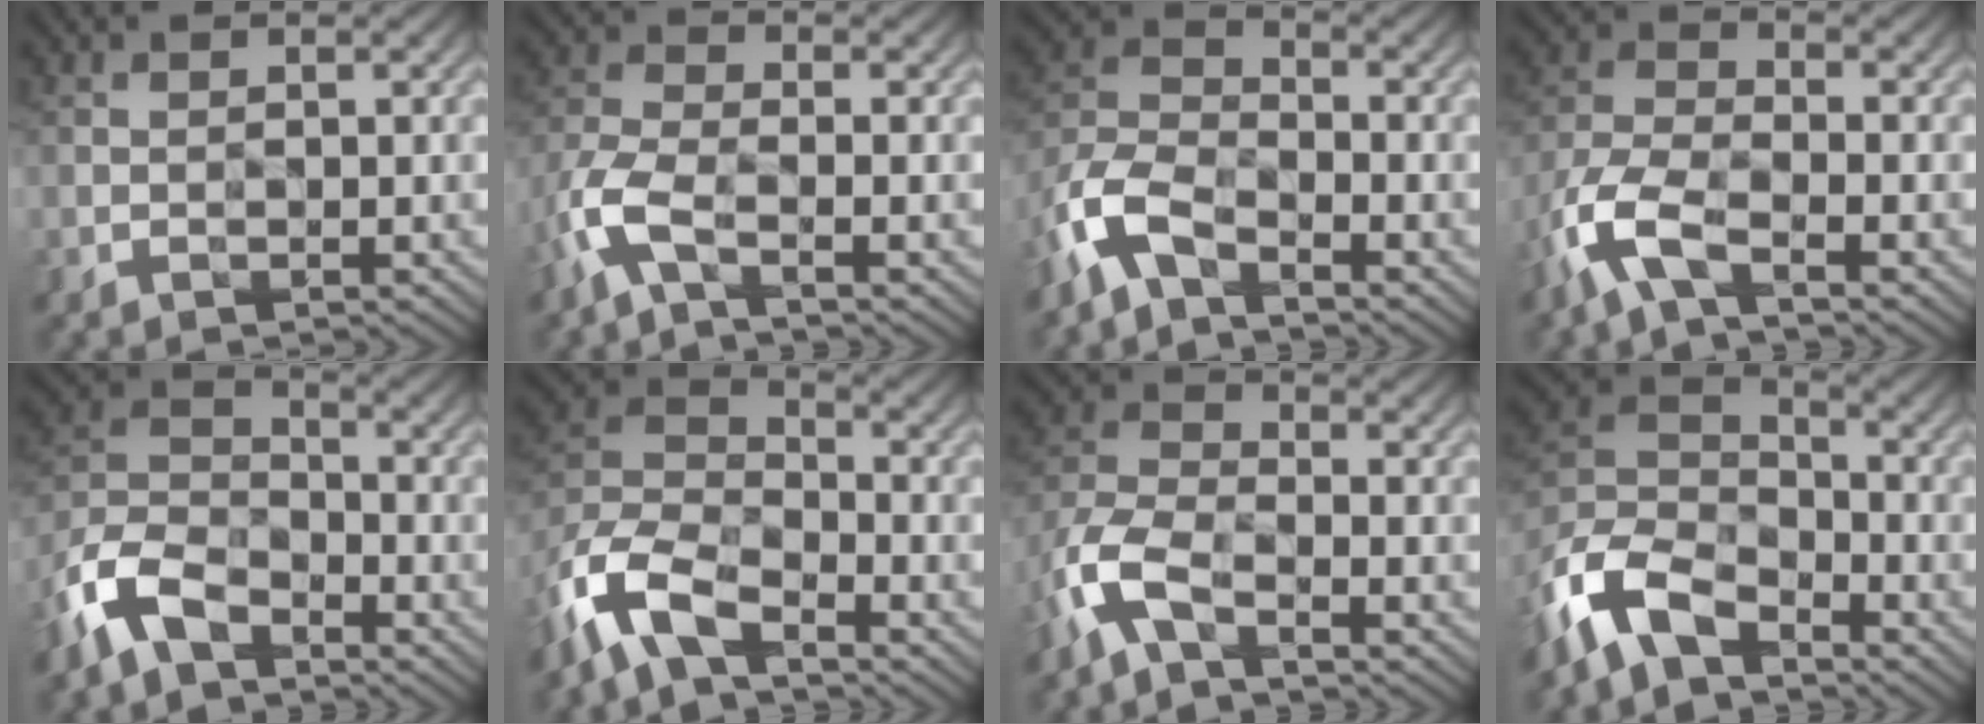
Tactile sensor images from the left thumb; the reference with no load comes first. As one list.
[{"total": 5.8, "force": [-3.2, 2.0, 4.4], "torque": [-0.117, 0.000, -0.083]}, {"total": 8.0, "force": [-5.4, 3.1, 5.0], "torque": [-0.121, 0.002, -0.130]}, {"total": 7.9, "force": [-4.9, 2.7, 5.5], "torque": [-0.140, -0.001, -0.118]}, {"total": 9.3, "force": [-6.1, 4.7, 5.2], "torque": [-0.127, -0.005, -0.140]}, {"total": 11.0, "force": [-7.7, 4.2, 6.7], "torque": [-0.158, -0.007, -0.171]}, {"total": 7.5, "force": [-4.5, 2.9, 5.2], "torque": [-0.133, 0.002, -0.112]}, {"total": 11.3, "force": [-8.1, 5.1, 6.0], "torque": [-0.150, -0.011, -0.181]}]